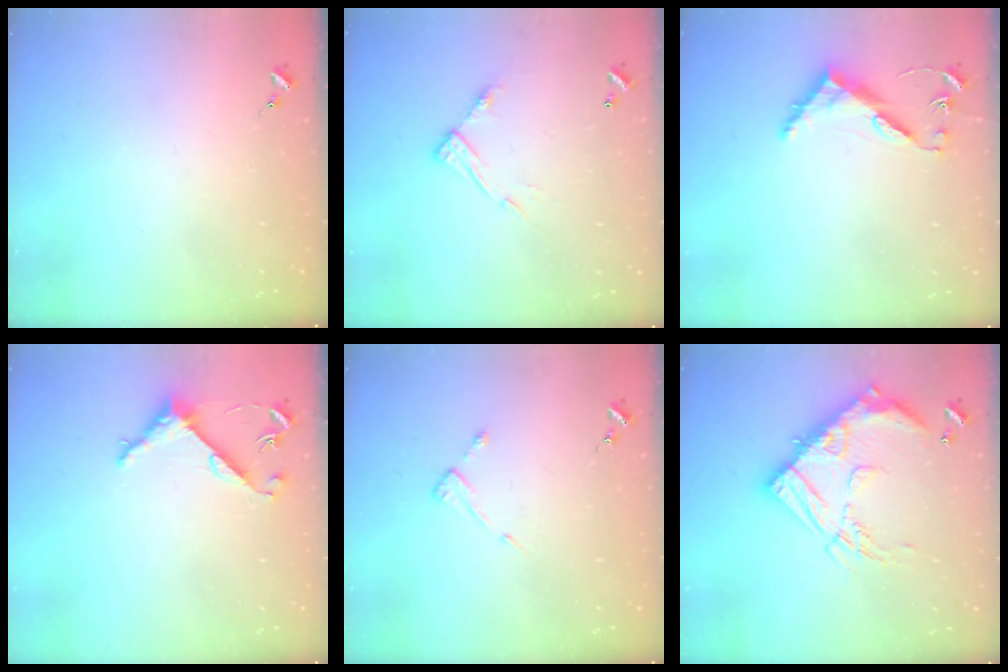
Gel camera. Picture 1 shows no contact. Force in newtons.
{"total": 9.4, "press": 9.4, "slide": 0.5}
{"total": 8.2, "press": 8.1, "slide": 0.6}
{"total": 5.6, "press": 5.6, "slide": 0.2}
{"total": 3.6, "press": 3.6, "slide": 0.4}
{"total": 21.3, "press": 21.2, "slide": 2.1}